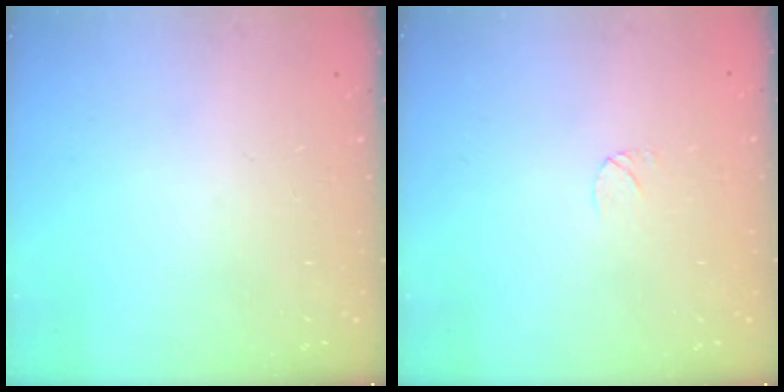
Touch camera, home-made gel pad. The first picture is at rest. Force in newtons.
{"total": 3.7, "press": 3.7, "slide": 0.3}